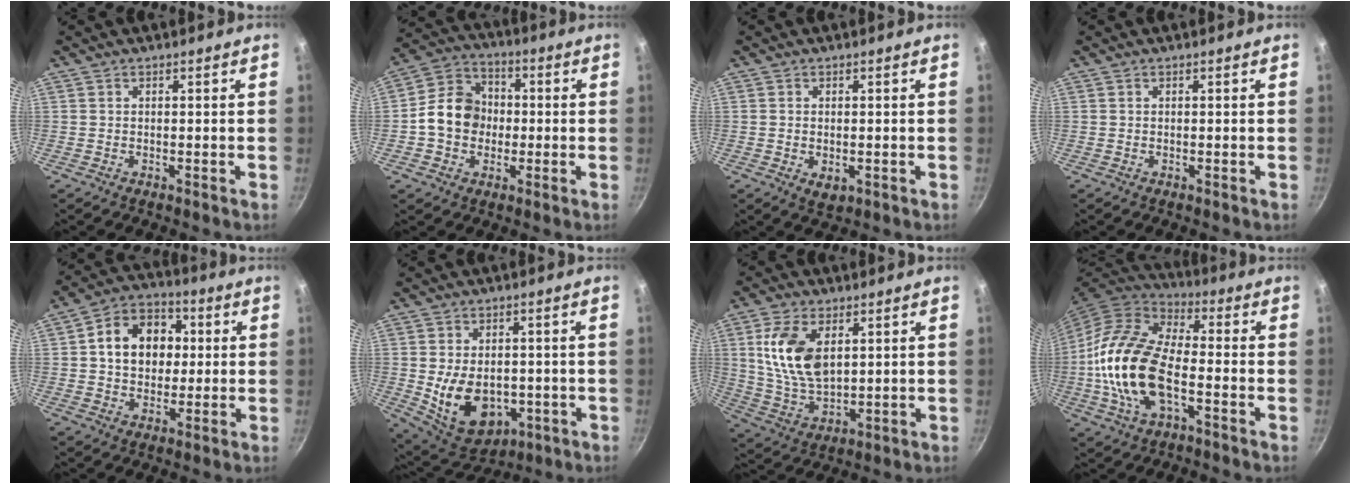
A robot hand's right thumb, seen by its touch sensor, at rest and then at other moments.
{"total": 11.4, "force": [-0.8, 9.6, 6.1], "torque": [-0.073, 0.025, -0.033]}
{"total": 3.0, "force": [-0.5, 1.9, 2.3], "torque": [-0.035, -0.009, -0.004]}
{"total": 0.0}
{"total": 13.4, "force": [2.0, 10.4, 8.1], "torque": [-0.095, 0.020, 0.019]}
{"total": 15.2, "force": [-2.3, 10.4, 10.8], "torque": [-0.160, -0.006, -0.015]}
{"total": 13.3, "force": [3.7, 7.7, 10.2], "torque": [-0.183, -0.021, 0.080]}
{"total": 19.0, "force": [-3.6, 9.9, 15.8], "torque": [-0.297, 0.029, -0.078]}